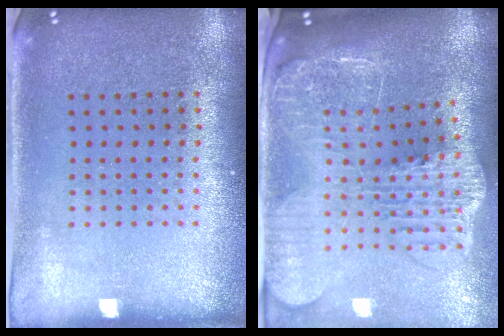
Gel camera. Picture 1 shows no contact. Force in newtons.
{"total": 4.0, "press": 3.1, "slide": 2.6}